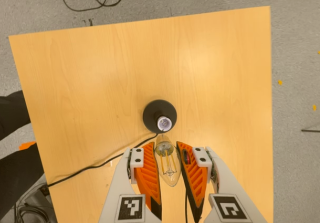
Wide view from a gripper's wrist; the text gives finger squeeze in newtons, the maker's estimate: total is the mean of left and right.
{"total": 19.8, "left": 21.1, "right": 18.4}